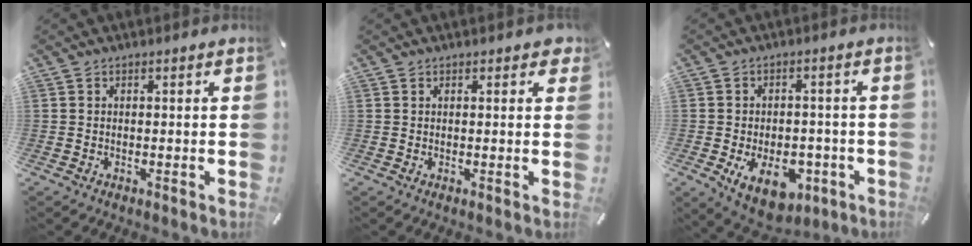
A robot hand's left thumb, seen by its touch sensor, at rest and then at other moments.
{"total": 1.2, "force": [0.7, 0.7, 0.7], "torque": [-0.007, 0.001, 0.010]}
{"total": 11.4, "force": [-4.4, 7.2, 7.6], "torque": [-0.120, 0.009, -0.071]}